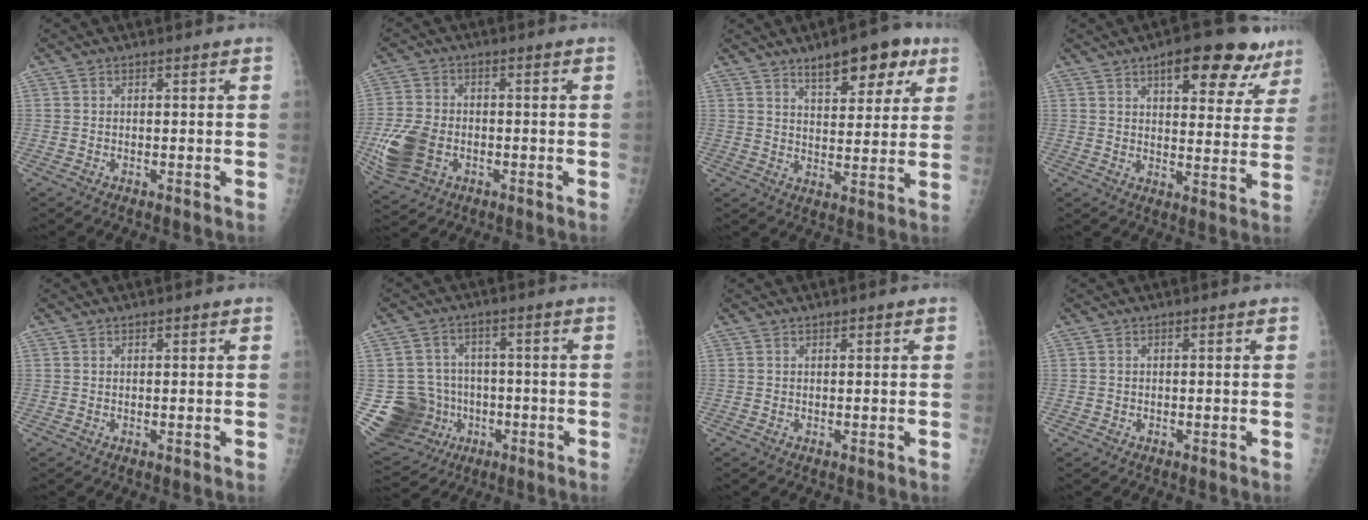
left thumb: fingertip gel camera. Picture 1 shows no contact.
{"total": 10.3, "force": [-3.0, 7.3, 6.6], "torque": [-0.141, 0.007, -0.054]}
{"total": 11.6, "force": [6.9, 4.9, 7.9], "torque": [-0.075, -0.027, 0.099]}
{"total": 15.0, "force": [9.1, 6.2, 10.2], "torque": [-0.083, -0.031, 0.120]}
{"total": 0.6, "force": [0.3, 0.2, 0.5], "torque": [-0.007, 0.001, 0.004]}
{"total": 13.9, "force": [-3.0, 12.9, 4.3], "torque": [-0.076, 0.031, -0.033]}
{"total": 0.8, "force": [0.4, 0.3, 0.6], "torque": [-0.007, 0.001, 0.005]}
{"total": 0.5, "force": [-0.2, 0.4, -0.1], "torque": [0.004, 0.004, -0.005]}